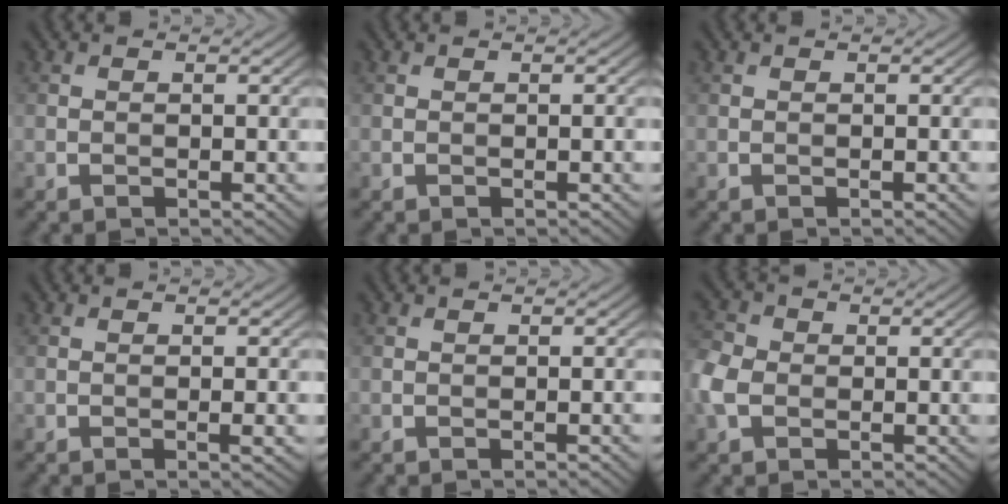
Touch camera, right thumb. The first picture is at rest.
{"total": 0.0}
{"total": 0.0}
{"total": 0.9, "force": [-0.2, 0.0, 0.9], "torque": [-0.016, 0.000, -0.007]}
{"total": 0.6, "force": [-0.2, 0.0, 0.6], "torque": [-0.008, 0.001, -0.004]}
{"total": 5.2, "force": [-1.2, 4.0, 3.2], "torque": [-0.095, 0.003, -0.035]}